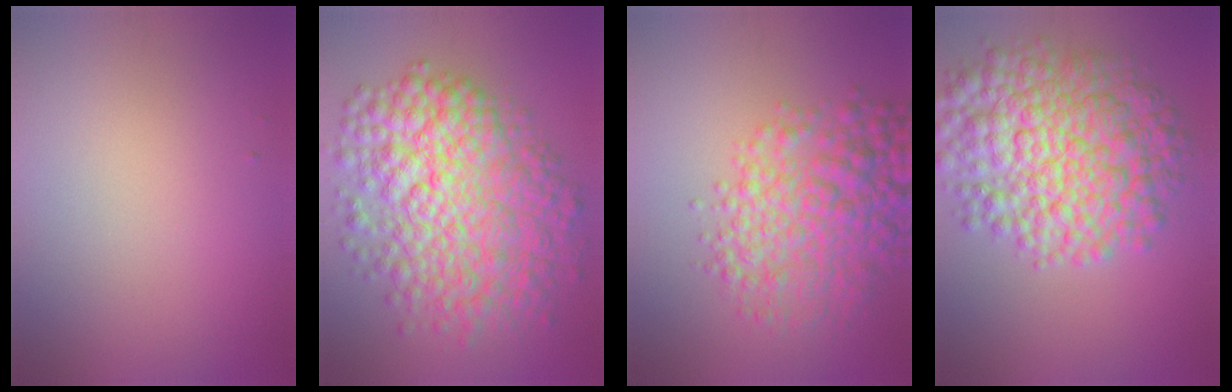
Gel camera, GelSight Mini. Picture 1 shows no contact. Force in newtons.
{"total": 10.5, "press": 10.5, "slide": 0.1}
{"total": 6.9, "press": 6.9, "slide": 0.1}
{"total": 10.3, "press": 10.3, "slide": 0.2}